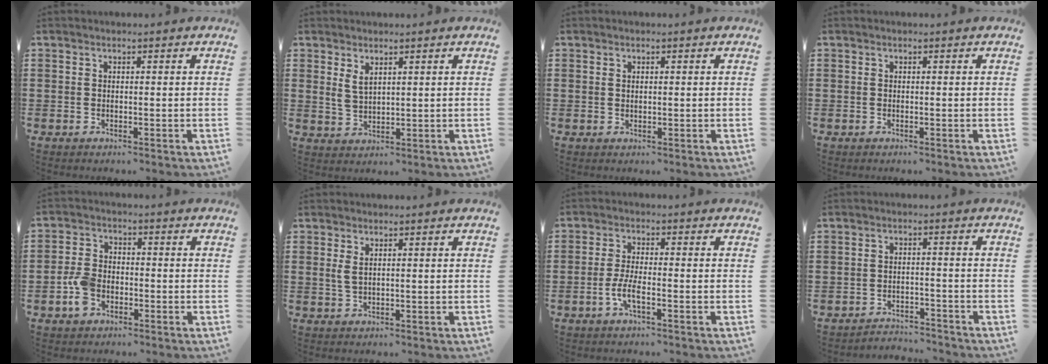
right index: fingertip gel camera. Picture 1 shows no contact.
{"total": 2.7, "force": [1.7, 1.2, 1.7], "torque": [-0.036, 0.004, 0.031]}
{"total": 0.5, "force": [0.3, 0.2, 0.3], "torque": [-0.007, 0.002, 0.006]}
{"total": 0.0}
{"total": 5.0, "force": [-2.1, 3.1, 3.4], "torque": [-0.086, 0.001, -0.043]}
{"total": 1.7, "force": [0.8, 0.5, 1.4], "torque": [-0.031, 0.003, 0.013]}
{"total": 3.8, "force": [-1.6, 0.8, 3.4], "torque": [-0.078, -0.006, -0.036]}
{"total": 2.9, "force": [-2.9, 0.3, -0.1], "torque": [-0.006, 0.000, -0.062]}